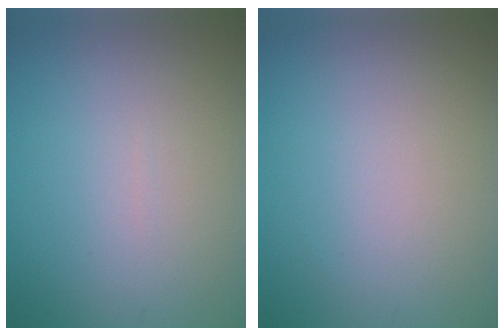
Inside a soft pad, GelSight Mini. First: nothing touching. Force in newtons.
{"total": 0.0}